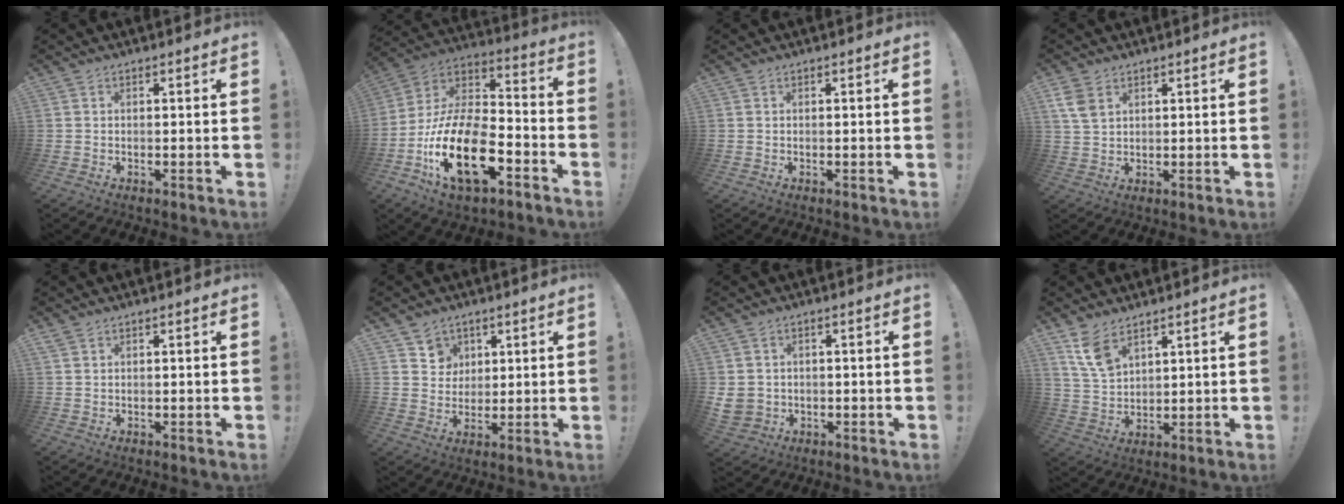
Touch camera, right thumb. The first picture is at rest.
{"total": 23.5, "force": [-10.0, 11.1, 18.1], "torque": [-0.363, 0.046, -0.169]}
{"total": 0.0}
{"total": 5.8, "force": [2.8, 3.7, 3.4], "torque": [-0.062, -0.008, 0.053]}
{"total": 1.2, "force": [0.9, 0.6, 0.5], "torque": [-0.011, 0.002, 0.018]}
{"total": 6.2, "force": [3.6, 5.1, 0.2], "torque": [0.001, -0.035, 0.069]}
{"total": 4.6, "force": [0.7, 4.2, 1.6], "torque": [-0.031, -0.006, 0.015]}
{"total": 8.3, "force": [5.7, 4.1, 4.5], "torque": [-0.083, -0.025, 0.112]}